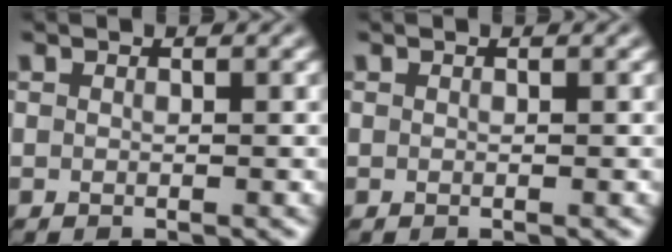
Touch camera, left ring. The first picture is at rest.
{"total": 0.0}